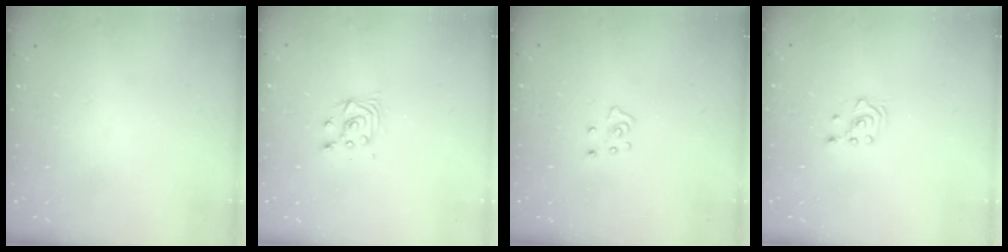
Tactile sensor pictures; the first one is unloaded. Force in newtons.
{"total": 3.8, "press": 3.7, "slide": 0.5}
{"total": 5.0, "press": 5.0, "slide": 0.3}
{"total": 2.1, "press": 2.1, "slide": 0.1}